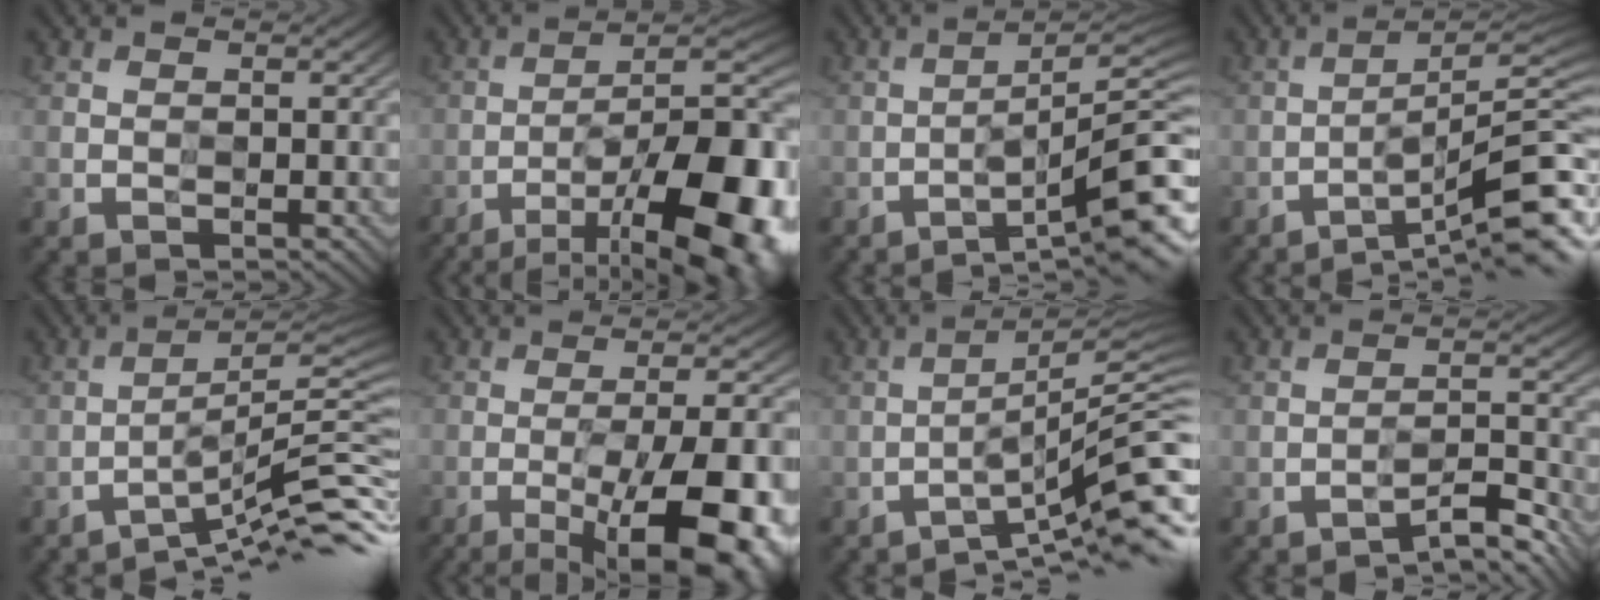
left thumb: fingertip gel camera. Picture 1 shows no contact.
{"total": 19.2, "force": [-10.9, 5.8, 14.7], "torque": [-0.188, -0.015, -0.169]}
{"total": 10.0, "force": [-5.6, 1.2, 8.3], "torque": [-0.106, 0.020, -0.088]}
{"total": 10.5, "force": [-6.9, 0.8, 7.9], "torque": [-0.105, 0.024, -0.111]}
{"total": 9.5, "force": [-6.3, 0.5, 7.1], "torque": [-0.096, 0.018, -0.108]}
{"total": 15.7, "force": [-8.1, 4.4, 12.7], "torque": [-0.164, 0.006, -0.117]}
{"total": 9.3, "force": [-5.8, 0.6, 7.2], "torque": [-0.093, 0.029, -0.102]}
{"total": 3.9, "force": [-3.8, -0.5, 0.8], "torque": [-0.004, 0.019, -0.068]}